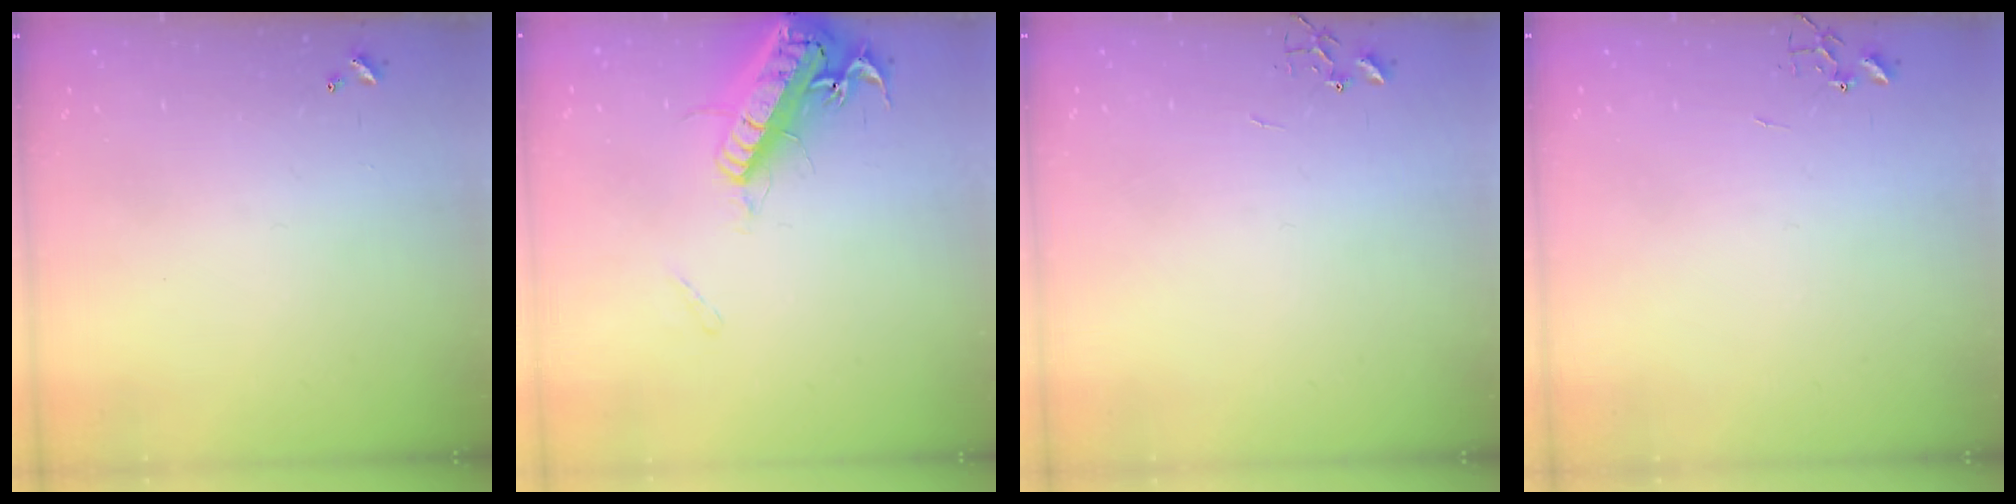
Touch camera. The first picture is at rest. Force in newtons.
{"total": 20.1, "press": 19.7, "slide": 3.9}
{"total": 0.0}
{"total": 0.0}